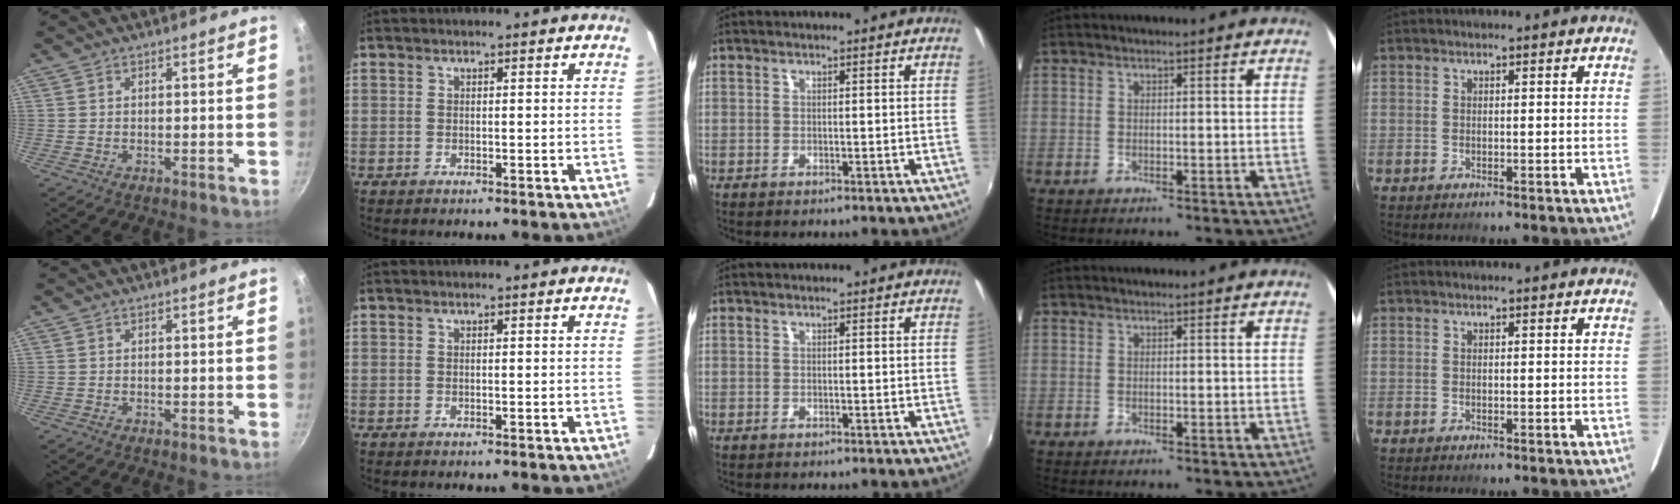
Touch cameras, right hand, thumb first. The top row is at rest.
{}